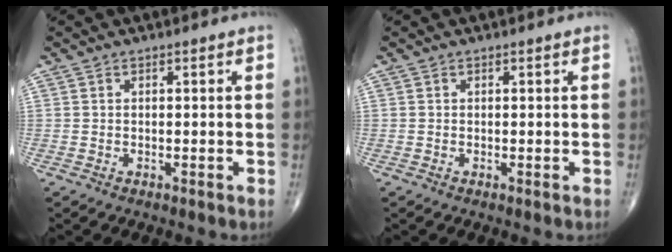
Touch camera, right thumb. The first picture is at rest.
{"total": 0.0}